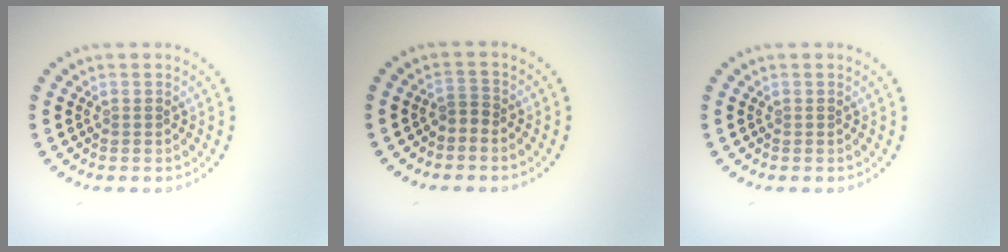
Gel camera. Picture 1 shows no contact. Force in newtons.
{"total": 1.2, "press": 0.8, "slide": 0.9}
{"total": 0.0}